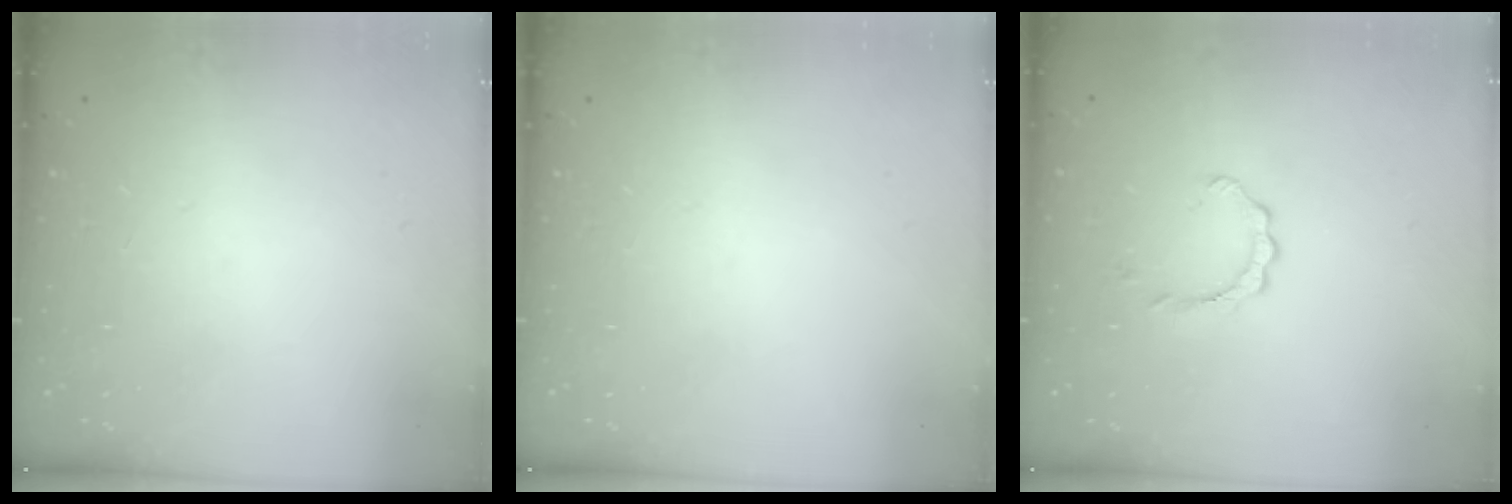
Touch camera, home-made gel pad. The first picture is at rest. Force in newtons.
{"total": 0.0}
{"total": 2.0, "press": 2.0, "slide": 0.2}